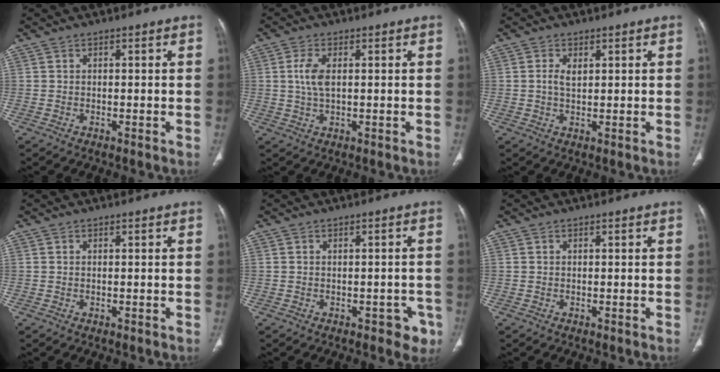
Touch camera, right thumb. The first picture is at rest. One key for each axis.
{"total": 4.4, "fx": 0.7, "fy": 1.9, "fz": 3.9, "tx": -0.091, "ty": -0.001, "tz": 0.015}
{"total": 2.6, "fx": 0.8, "fy": 1.4, "fz": 2.0, "tx": -0.038, "ty": 0.000, "tz": 0.016}
{"total": 0.0}
{"total": 3.8, "fx": -2.0, "fy": 2.4, "fz": 2.3, "tx": -0.004, "ty": 0.011, "tz": -0.021}
{"total": 0.0}